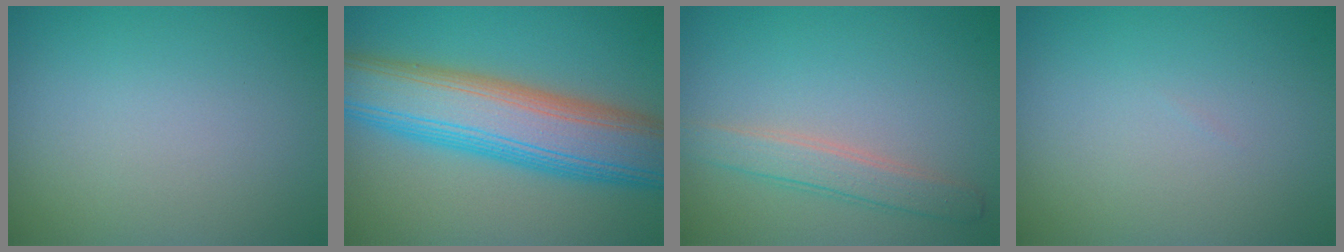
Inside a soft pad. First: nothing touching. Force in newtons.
{"total": 11.1, "press": 11.1, "slide": 0.2}
{"total": 2.5, "press": 2.4, "slide": 0.1}
{"total": 0.0}